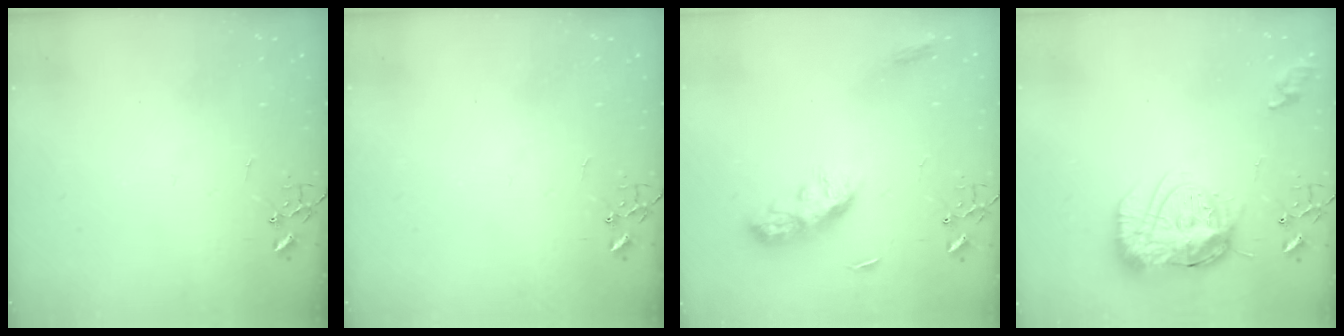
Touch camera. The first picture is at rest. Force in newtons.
{"total": 0.0}
{"total": 9.9, "press": 9.9, "slide": 0.2}
{"total": 17.6, "press": 17.5, "slide": 1.6}